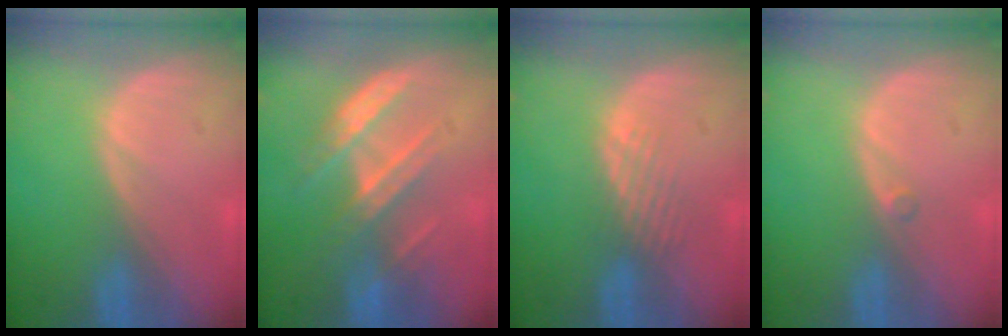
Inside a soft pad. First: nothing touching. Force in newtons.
{"total": 7.4, "press": 6.7, "slide": 3.3}
{"total": 2.2, "press": 2.2, "slide": 0.2}
{"total": 0.5, "press": 0.5, "slide": 0.2}